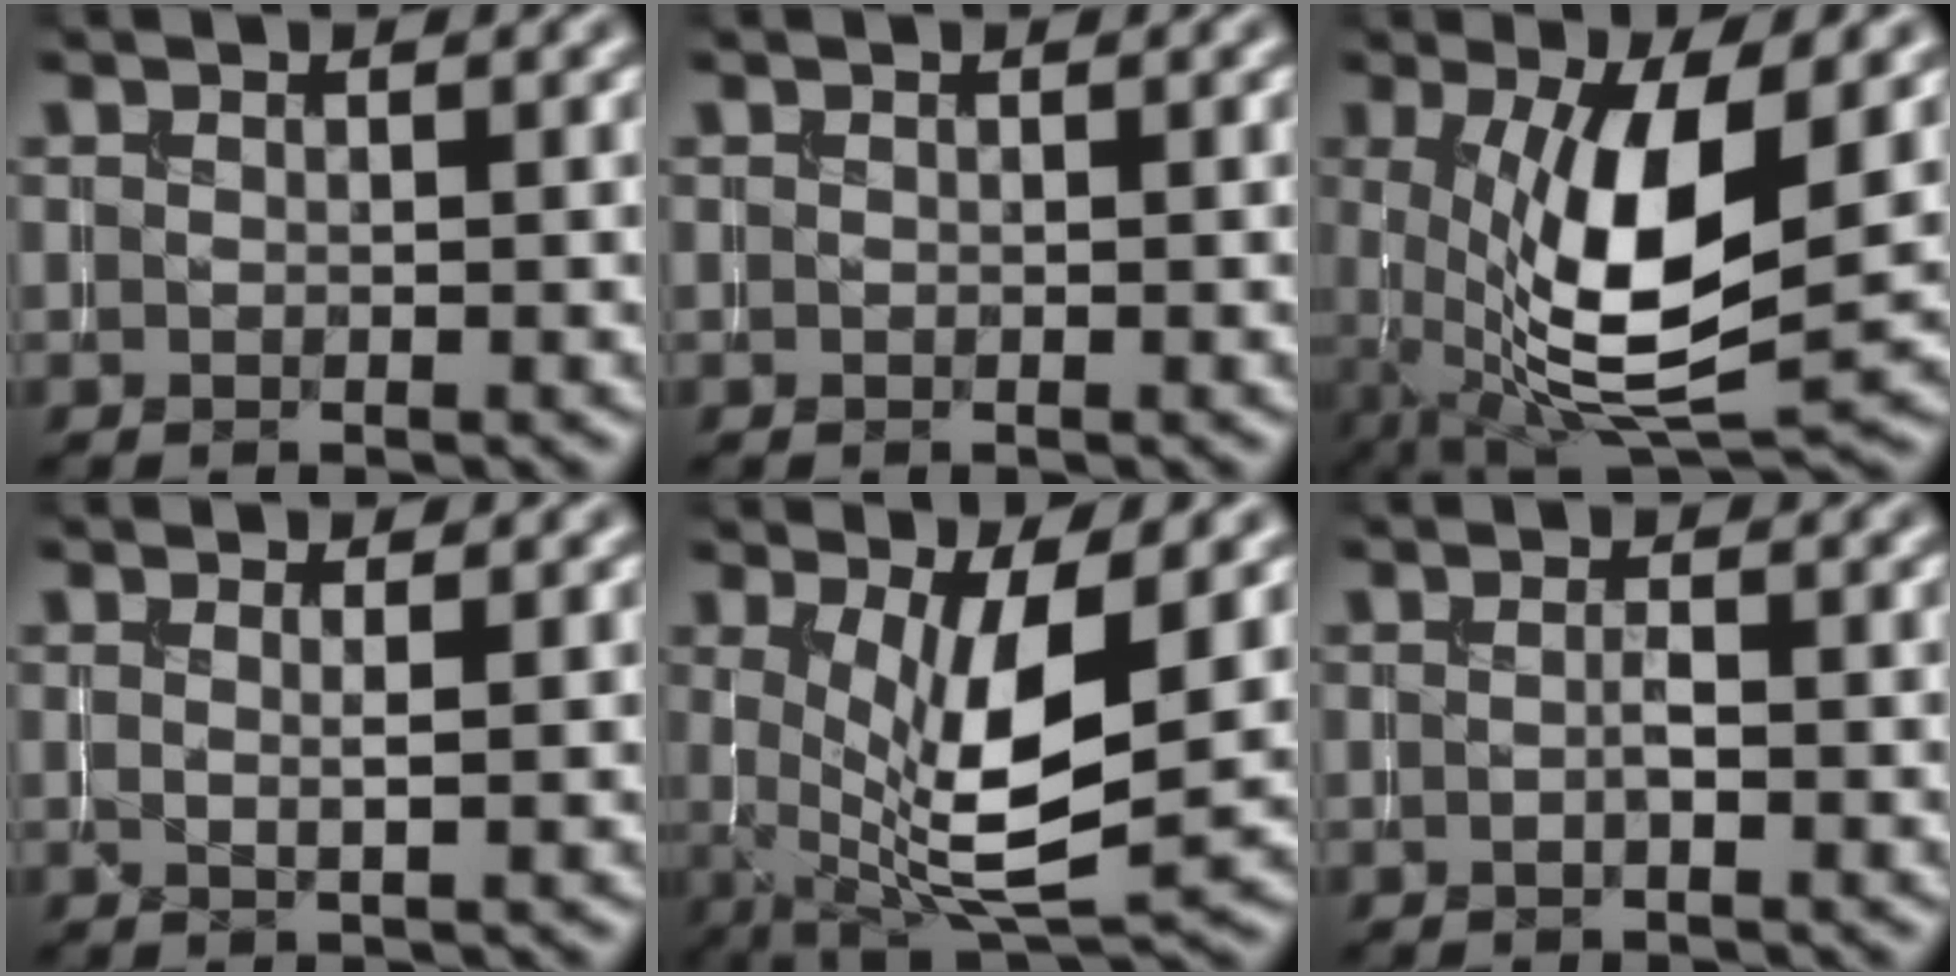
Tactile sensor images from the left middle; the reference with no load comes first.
{"total": 0.0}
{"total": 10.2, "force": [0.5, 3.3, 9.7], "torque": [-0.173, -0.013, 0.014]}
{"total": 0.9, "force": [0.3, 0.1, 0.9], "torque": [-0.009, 0.000, -0.001]}
{"total": 8.3, "force": [0.5, 2.4, 8.0], "torque": [-0.136, -0.013, 0.015]}
{"total": 0.8, "force": [-0.3, 0.0, 0.8], "torque": [-0.016, 0.000, -0.004]}